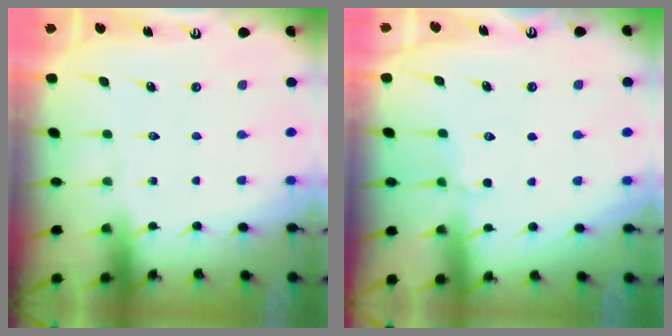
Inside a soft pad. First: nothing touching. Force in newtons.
{"total": 4.0, "press": 3.9, "slide": 1.2}